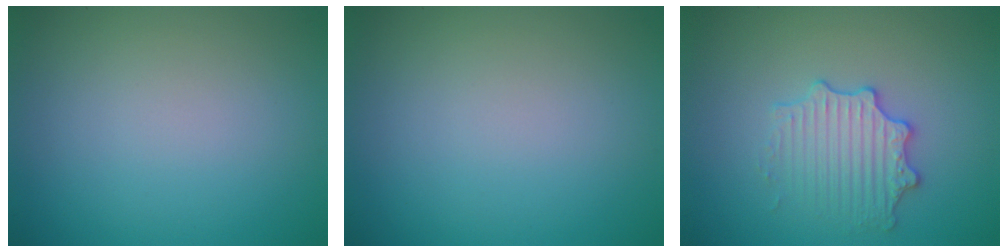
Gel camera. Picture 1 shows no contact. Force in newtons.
{"total": 0.0}
{"total": 2.9, "press": 2.8, "slide": 0.5}